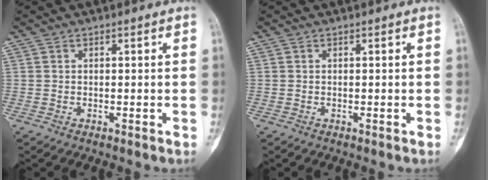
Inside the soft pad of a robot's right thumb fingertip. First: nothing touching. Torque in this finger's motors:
{"motor_torque": [-0.12, 0.41, -0.07, 0.04, 0.03]}